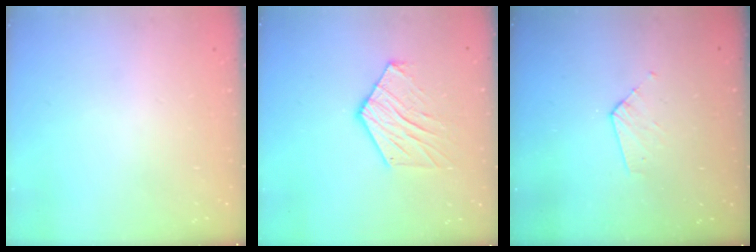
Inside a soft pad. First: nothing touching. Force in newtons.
{"total": 11.4, "press": 11.4, "slide": 1.0}
{"total": 3.1, "press": 3.1, "slide": 0.3}